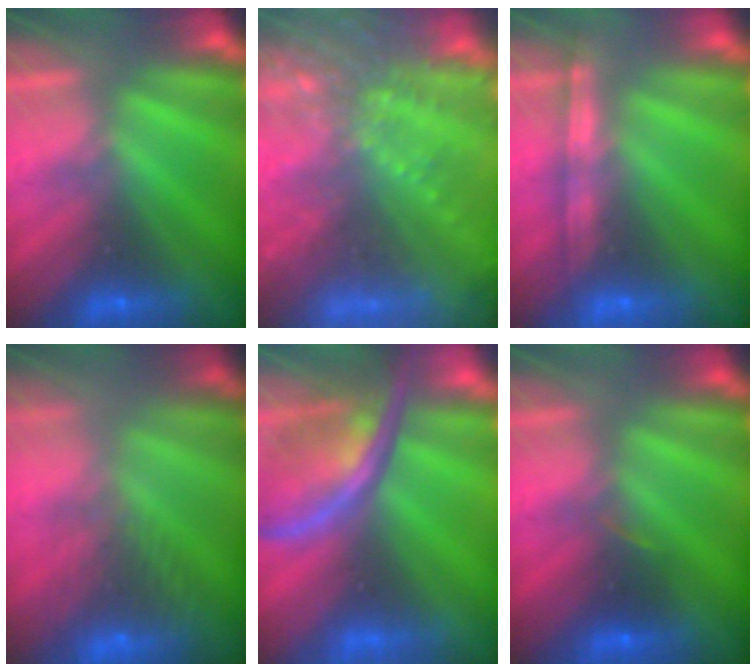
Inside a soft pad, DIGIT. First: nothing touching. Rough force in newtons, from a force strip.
{"total": 6.9}
{"total": 1.1}
{"total": 8.3}
{"total": 2.6}
{"total": 2.6}